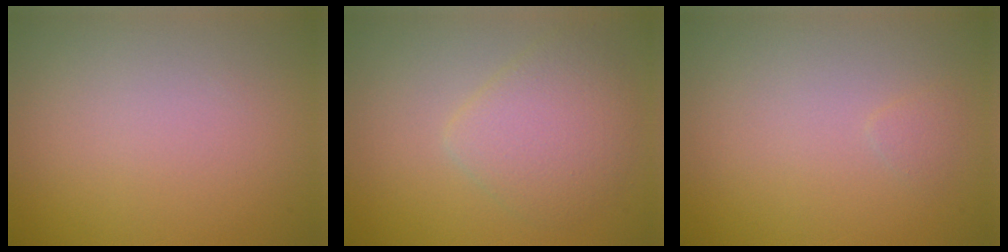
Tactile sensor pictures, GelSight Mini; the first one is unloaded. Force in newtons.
{"total": 3.8, "press": 3.8, "slide": 0.1}
{"total": 0.6, "press": 0.6, "slide": 0.1}